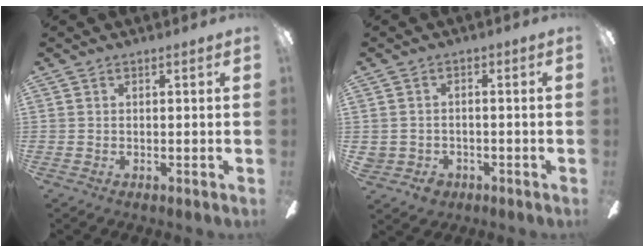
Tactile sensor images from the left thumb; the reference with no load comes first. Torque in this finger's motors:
{"motor_torque": [-0.15, -0.15, 0.24, 0.37, 0.01]}